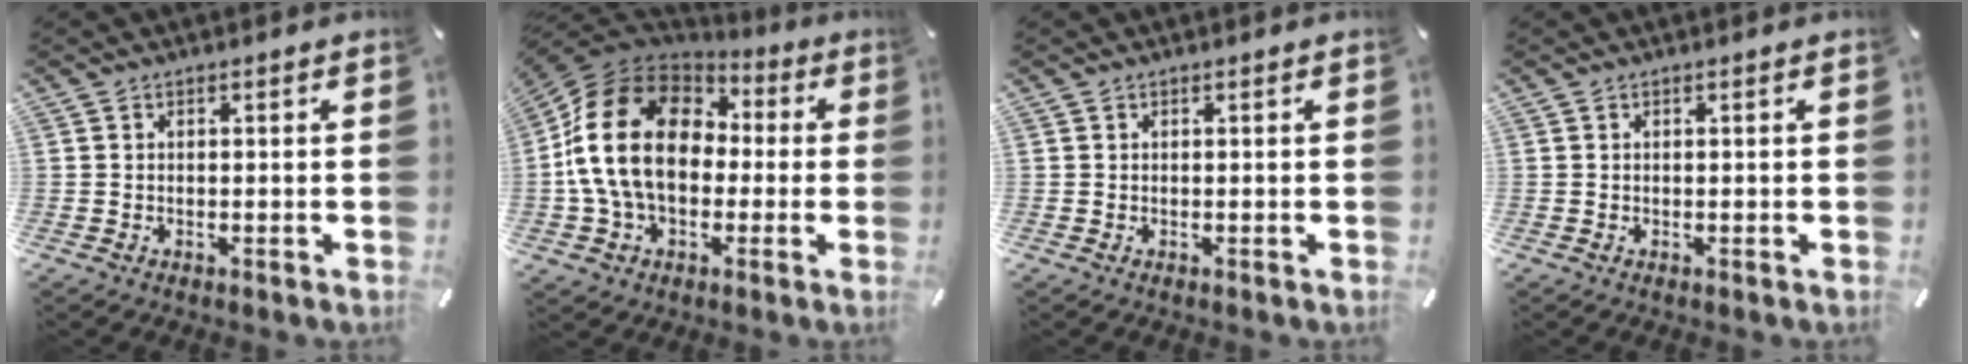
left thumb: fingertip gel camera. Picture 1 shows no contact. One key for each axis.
{"total": 19.9, "fx": -0.3, "fy": 15.5, "fz": 12.5, "tx": -0.276, "ty": 0.021, "tz": -0.006}
{"total": 0.0}
{"total": 0.0}